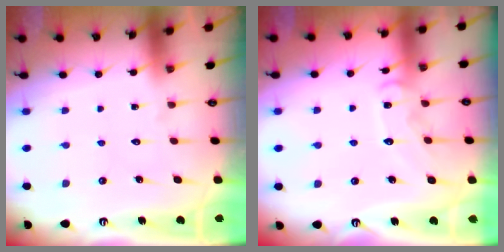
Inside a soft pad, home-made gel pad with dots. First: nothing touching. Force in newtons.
{"total": 9.6, "press": 9.6, "slide": 0.7}